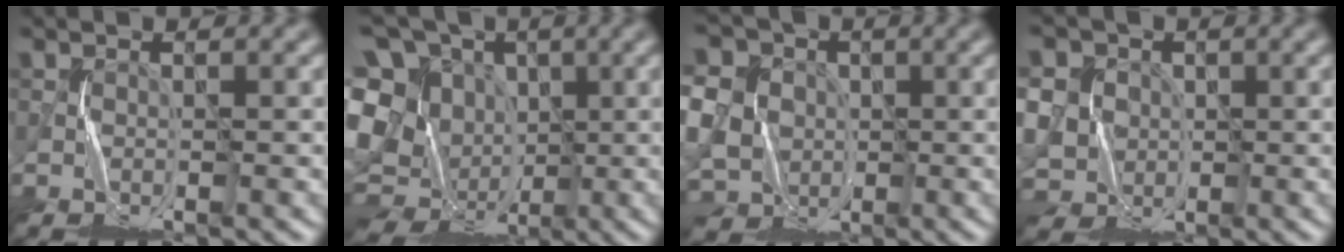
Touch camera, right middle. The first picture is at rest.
{"total": 16.4, "force": [-4.6, 13.5, 8.1], "torque": [-0.172, -0.010, -0.082]}
{"total": 12.3, "force": [-0.2, 10.9, 5.8], "torque": [-0.150, 0.016, -0.030]}
{"total": 7.8, "force": [0.9, 7.3, 2.7], "torque": [-0.073, 0.025, -0.003]}